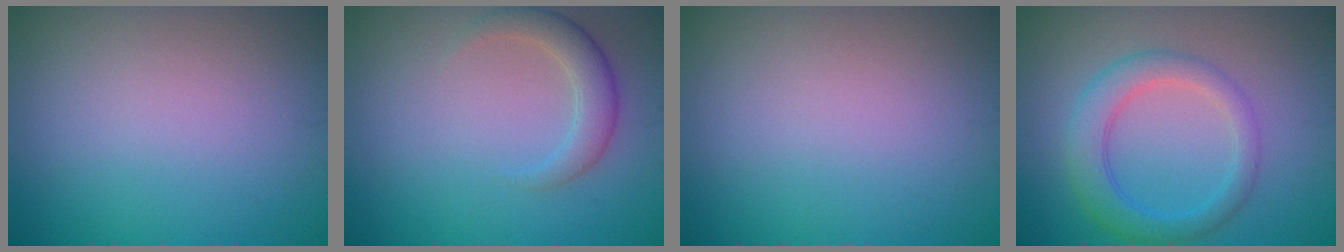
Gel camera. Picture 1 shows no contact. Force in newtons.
{"total": 2.6, "press": 2.6, "slide": 0.2}
{"total": 0.0}
{"total": 4.1, "press": 4.1, "slide": 0.1}